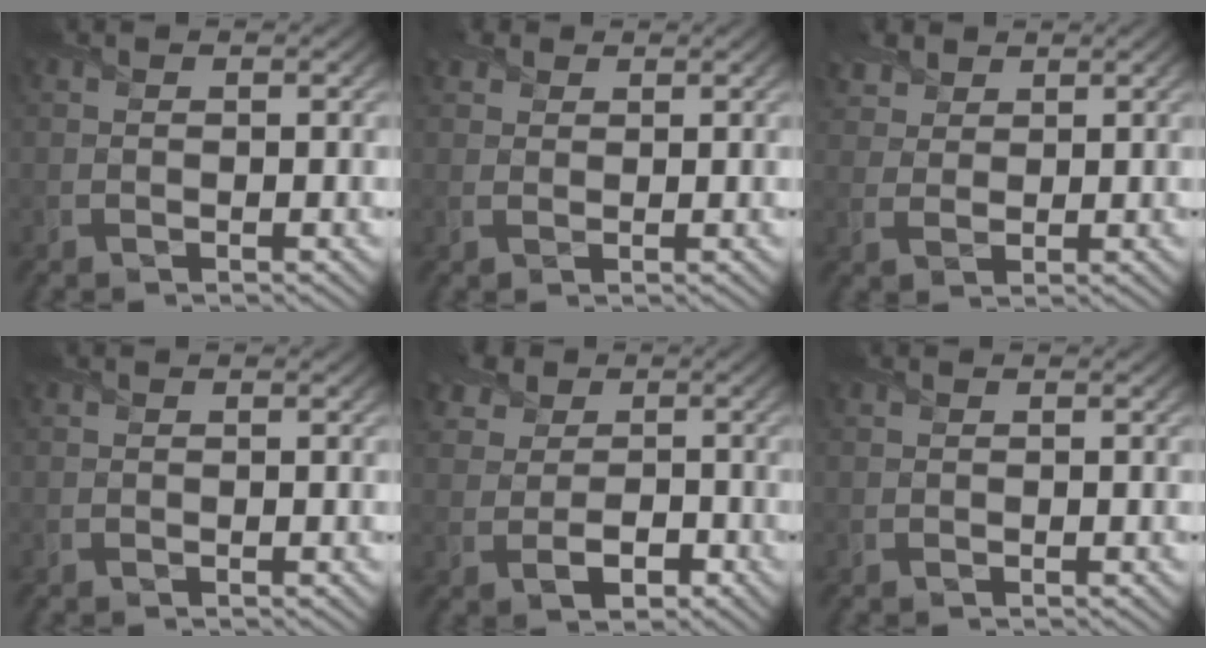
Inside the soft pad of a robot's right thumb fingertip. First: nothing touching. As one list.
[{"total": 1.8, "force": [1.3, 1.1, 0.5], "torque": [-0.014, 0.006, 0.030]}, {"total": 3.8, "force": [2.6, 2.4, 1.4], "torque": [-0.039, 0.007, 0.053]}, {"total": 0.0}, {"total": 5.8, "force": [0.6, 5.0, 3.0], "torque": [-0.068, -0.003, -0.002]}, {"total": 0.0}]